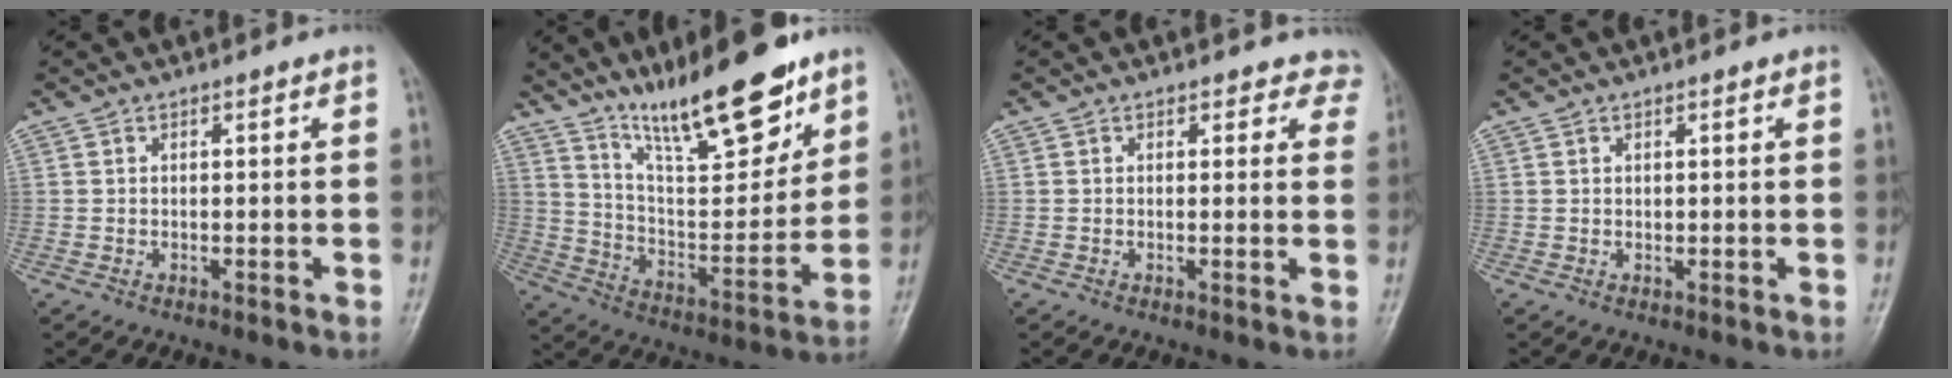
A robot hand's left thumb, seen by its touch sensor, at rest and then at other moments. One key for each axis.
{"total": 20.1, "fx": 14.6, "fy": 5.3, "fz": 12.8, "tx": -0.163, "ty": -0.086, "tz": 0.253}
{"total": 4.8, "fx": 4.3, "fy": 2.2, "fz": -0.2, "tx": 0.049, "ty": -0.018, "tz": 0.019}
{"total": 0.5, "fx": 0.3, "fy": 0.3, "fz": 0.3, "tx": 0.001, "ty": -0.002, "tz": 0.008}